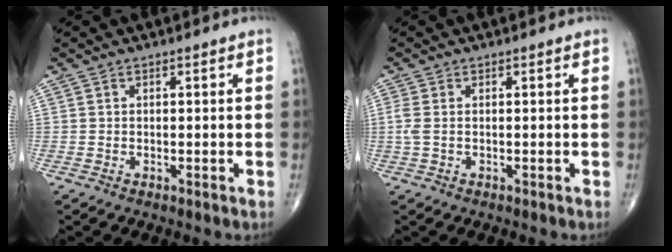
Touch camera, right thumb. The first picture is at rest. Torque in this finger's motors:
{"motor_torque": [-0.24, -0.23, 0.35, 0.11, -0.06]}